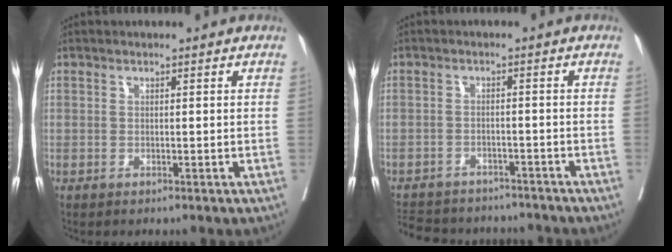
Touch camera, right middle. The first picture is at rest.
{"total": 14.1, "force": [-12.7, 4.6, 4.0], "torque": [-0.101, 0.002, -0.166]}